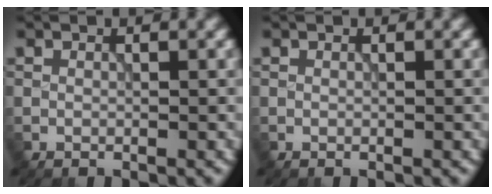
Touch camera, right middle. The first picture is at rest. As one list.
[{"total": 0.0}]